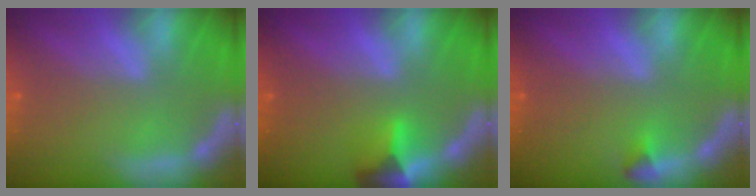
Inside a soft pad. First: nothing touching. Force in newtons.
{"total": 3.4}
{"total": 0.9}